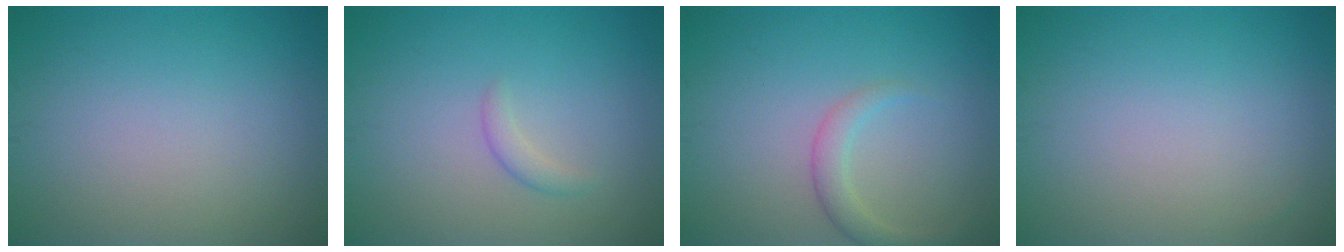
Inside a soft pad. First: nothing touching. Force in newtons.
{"total": 1.1, "press": 1.1, "slide": 0.0}
{"total": 2.0, "press": 2.0, "slide": 0.0}
{"total": 0.0}